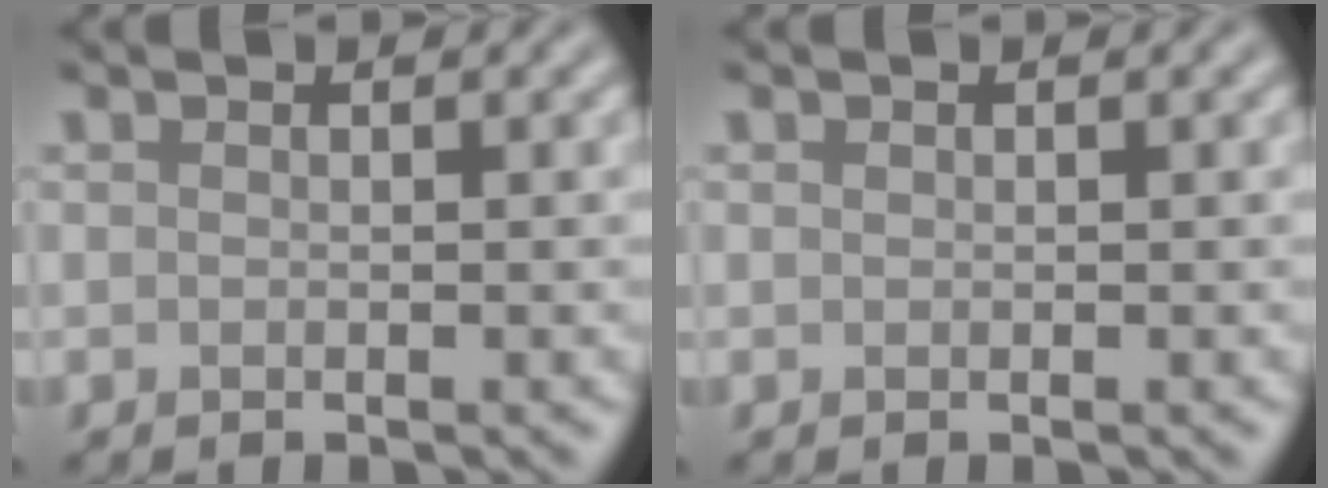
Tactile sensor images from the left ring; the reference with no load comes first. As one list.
[{"total": 0.0}]